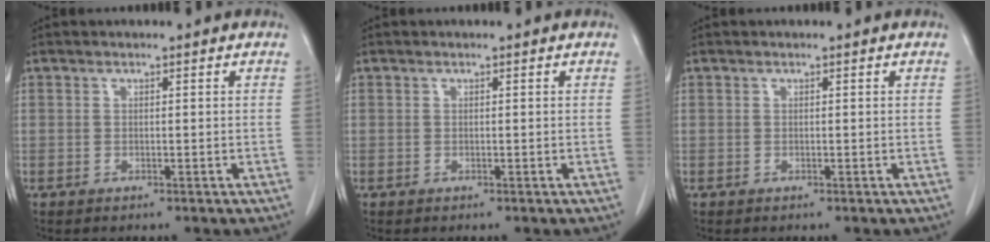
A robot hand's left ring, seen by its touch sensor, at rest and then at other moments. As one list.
[{"total": 0.0}, {"total": 0.0}]